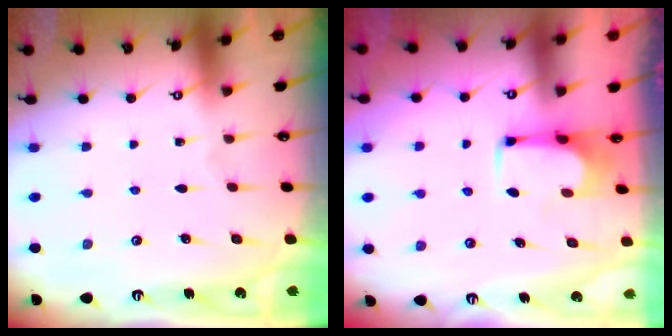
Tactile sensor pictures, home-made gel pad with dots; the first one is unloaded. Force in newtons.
{"total": 3.5, "press": 3.5, "slide": 0.5}